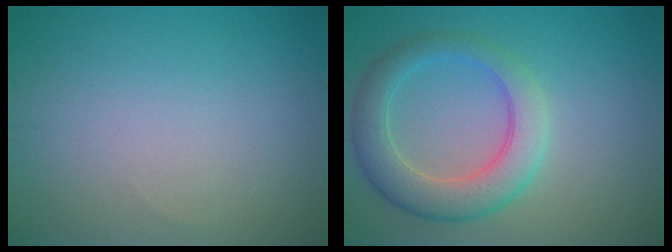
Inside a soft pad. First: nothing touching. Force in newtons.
{"total": 5.5, "press": 5.5, "slide": 0.3}